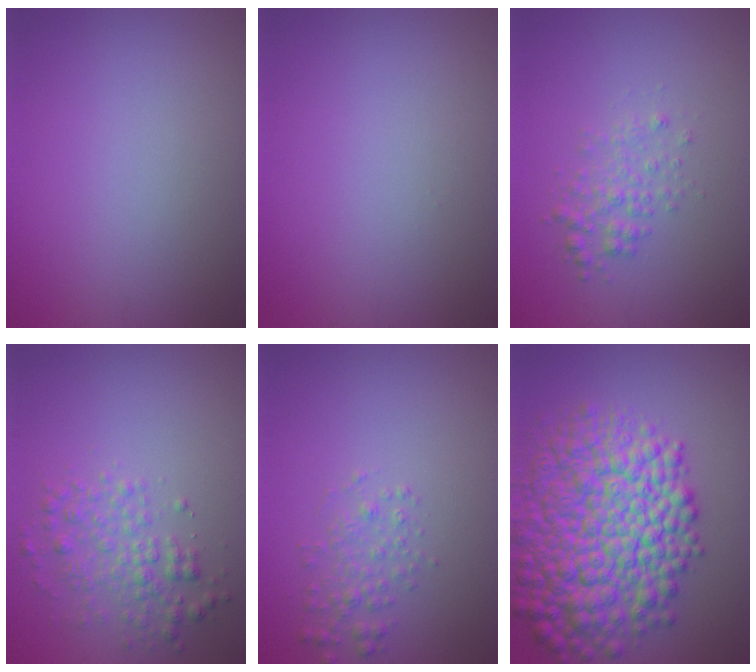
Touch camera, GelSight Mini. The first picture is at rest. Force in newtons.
{"total": 0.0}
{"total": 2.0, "press": 2.0, "slide": 0.1}
{"total": 2.9, "press": 2.9, "slide": 0.0}
{"total": 1.8, "press": 1.8, "slide": 0.0}
{"total": 12.0, "press": 12.0, "slide": 0.2}